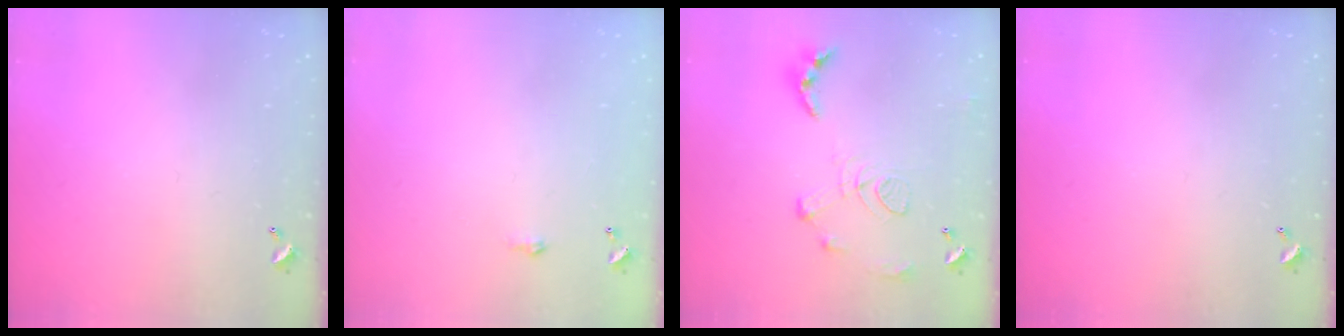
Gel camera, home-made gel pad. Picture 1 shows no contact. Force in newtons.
{"total": 1.8, "press": 1.8, "slide": 0.3}
{"total": 11.4, "press": 11.3, "slide": 1.0}
{"total": 0.0}